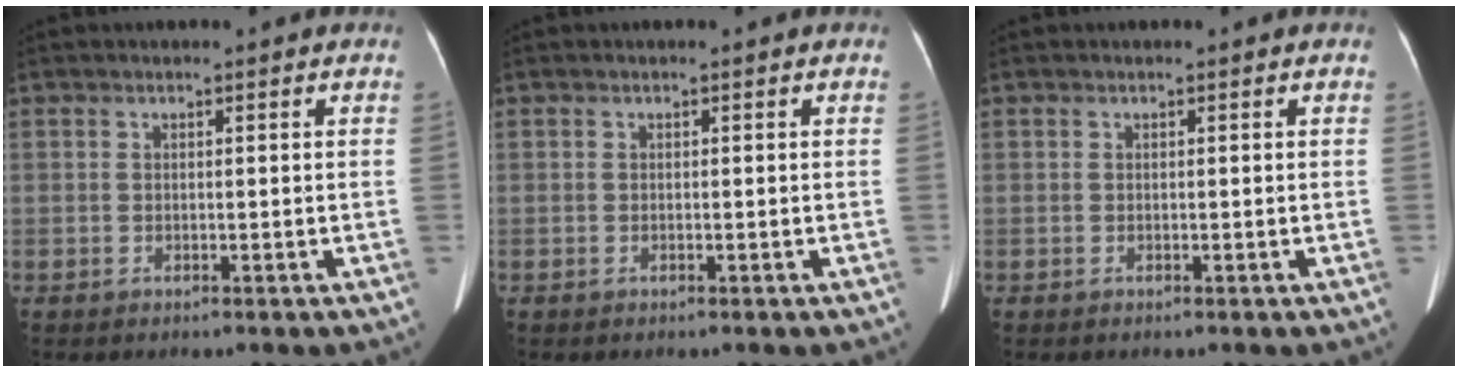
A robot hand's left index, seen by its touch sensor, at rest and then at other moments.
{"total": 0.0}
{"total": 0.0}